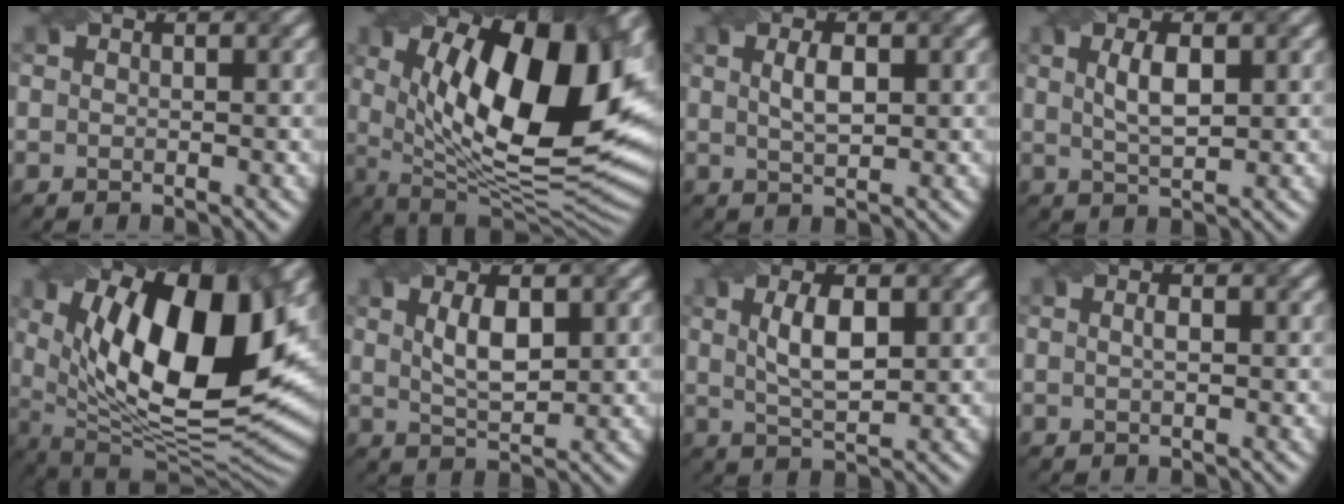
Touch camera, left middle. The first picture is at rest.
{"total": 16.6, "force": [3.9, 6.8, 14.7], "torque": [-0.208, -0.006, 0.060]}
{"total": 2.2, "force": [0.3, 0.8, 2.0], "torque": [-0.039, 0.001, 0.010]}
{"total": 2.9, "force": [0.6, 1.0, 2.7], "torque": [-0.054, 0.002, 0.015]}
{"total": 16.4, "force": [4.3, 7.2, 14.1], "torque": [-0.215, -0.006, 0.068]}
{"total": 3.3, "force": [0.8, 1.3, 3.0], "torque": [-0.062, 0.000, 0.019]}
{"total": 4.0, "force": [0.7, 1.5, 3.6], "torque": [-0.075, 0.002, 0.017]}
{"total": 0.7, "force": [-0.2, 0.1, 0.7], "torque": [-0.013, 0.005, -0.002]}